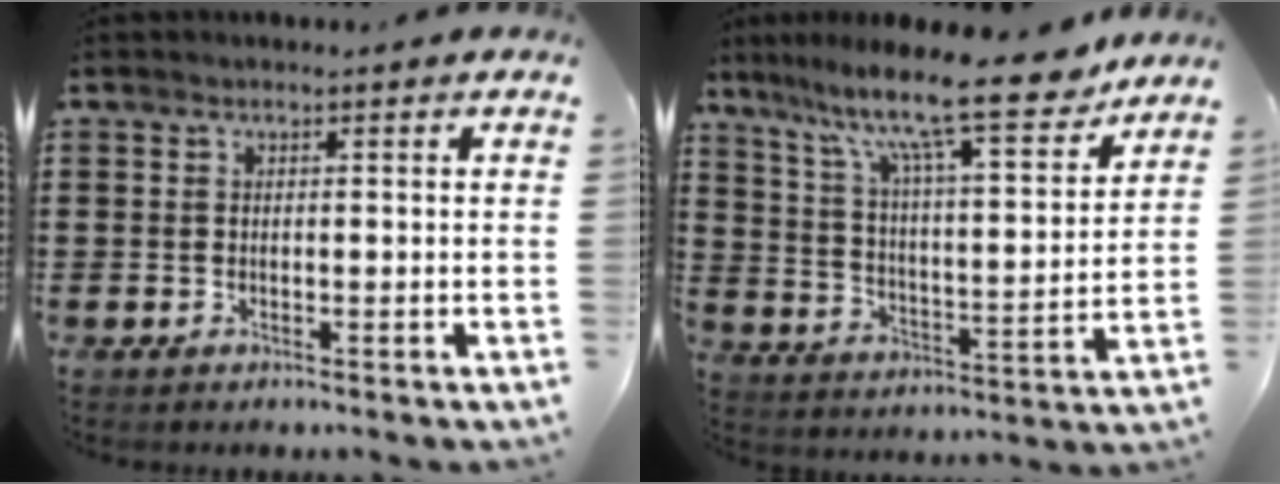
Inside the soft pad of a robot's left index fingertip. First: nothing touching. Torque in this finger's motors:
{"motor_torque": [1.07, -1.07, 1.05, 0.21]}